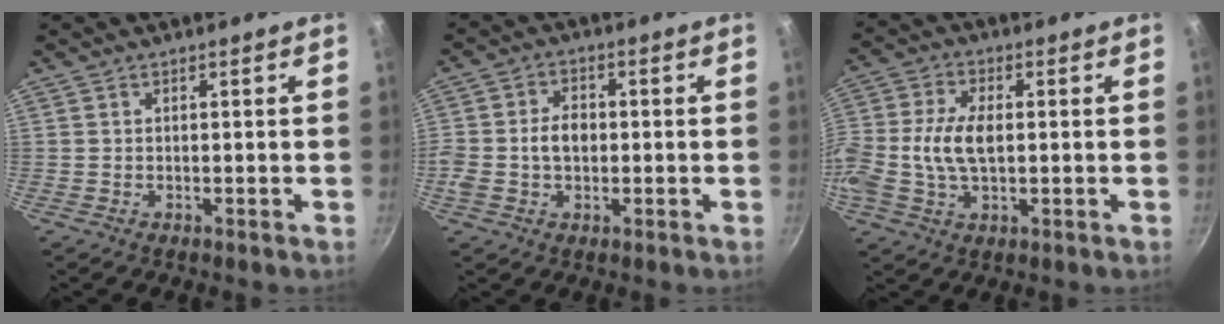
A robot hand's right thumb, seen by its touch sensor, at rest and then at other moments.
{"total": 6.9, "force": [-0.3, 4.8, 5.0], "torque": [-0.096, 0.019, -0.003]}
{"total": 12.3, "force": [-0.3, 7.1, 10.1], "torque": [-0.234, 0.009, -0.003]}